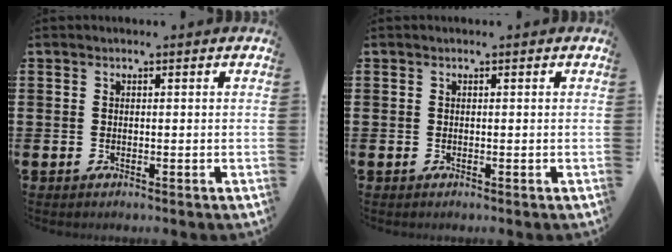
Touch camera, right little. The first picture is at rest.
{"total": 0.0}